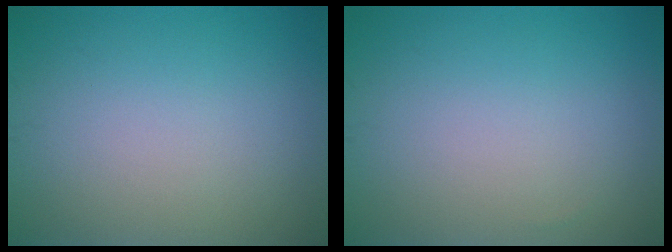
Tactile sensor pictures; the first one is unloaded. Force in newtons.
{"total": 0.0}